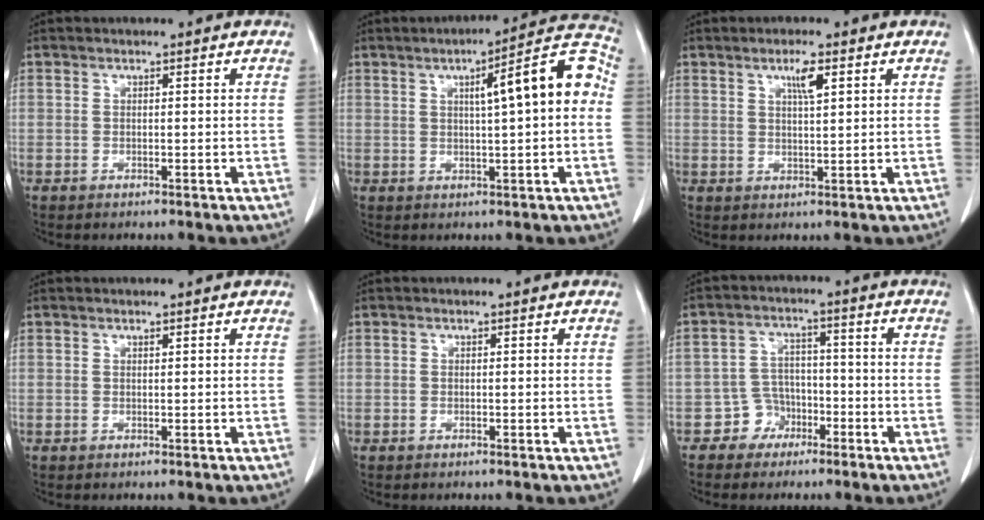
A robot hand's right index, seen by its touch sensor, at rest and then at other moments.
{"total": 10.9, "force": [1.5, 1.3, 10.7], "torque": [-0.143, 0.032, 0.014]}
{"total": 3.3, "force": [1.7, 0.3, 2.8], "torque": [-0.051, -0.002, 0.028]}
{"total": 0.0}
{"total": 0.0}
{"total": 4.7, "force": [-2.7, 3.8, 0.3], "torque": [0.000, 0.016, -0.045]}